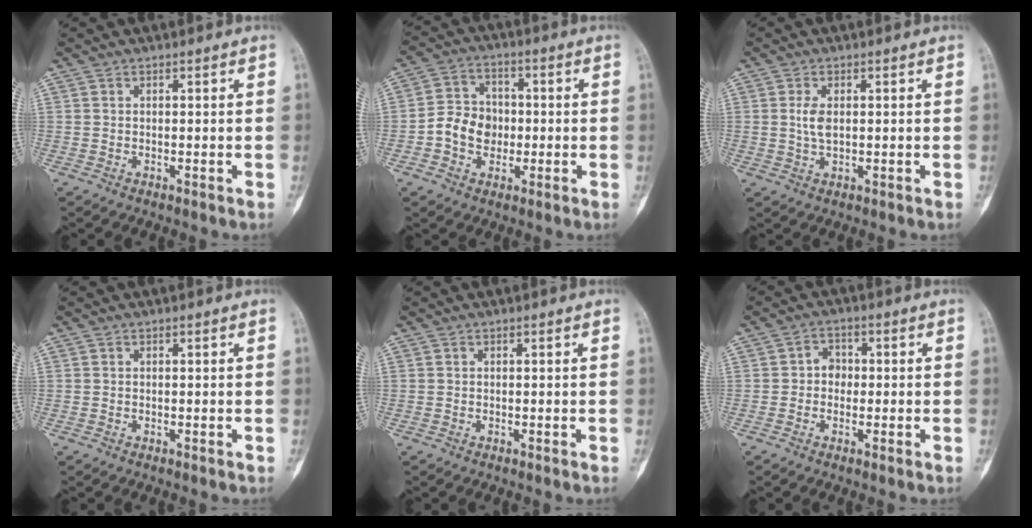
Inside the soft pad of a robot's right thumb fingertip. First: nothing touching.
{"total": 8.4, "force": [-1.4, 7.1, 4.3], "torque": [-0.049, 0.022, -0.035]}
{"total": 3.2, "force": [0.4, 1.6, 2.8], "torque": [-0.059, -0.002, 0.009]}
{"total": 0.0}
{"total": 0.0}
{"total": 3.3, "force": [-0.3, 2.6, 2.0], "torque": [-0.012, 0.009, -0.015]}